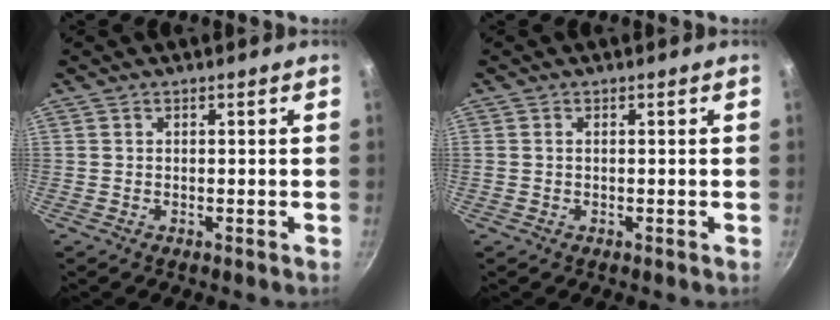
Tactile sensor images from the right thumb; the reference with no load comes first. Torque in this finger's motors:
{"motor_torque": [-0.16, -0.16, 0.05, 0.51, -0.01]}